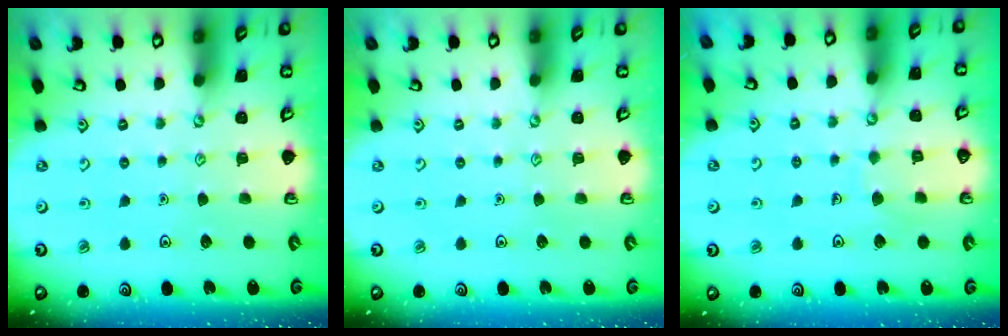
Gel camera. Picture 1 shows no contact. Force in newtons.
{"total": 0.0}
{"total": 5.4, "press": 5.4, "slide": 0.5}